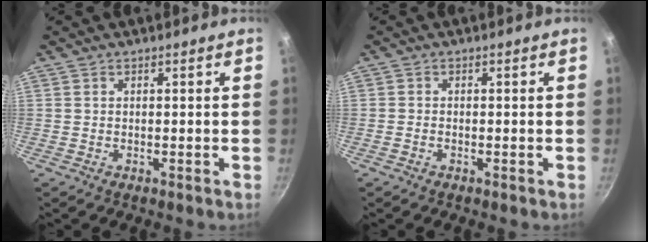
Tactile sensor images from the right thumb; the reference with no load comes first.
{"total": 0.6, "force": [-0.5, 0.4, 0.2], "torque": [-0.009, 0.004, -0.012]}